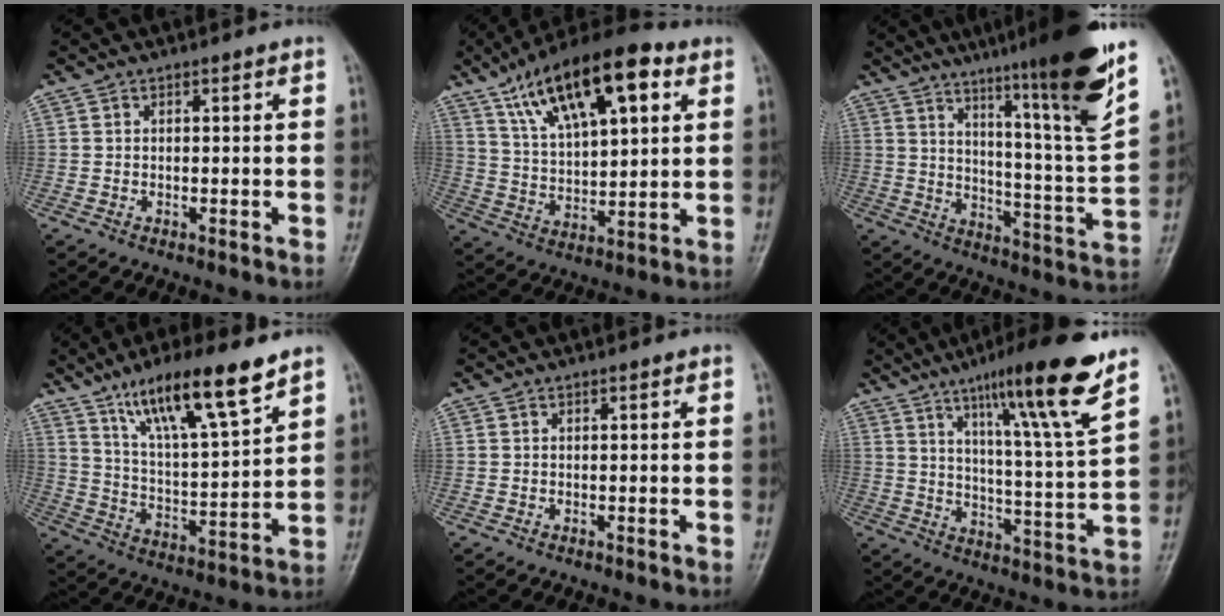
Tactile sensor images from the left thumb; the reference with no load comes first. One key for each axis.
{"total": 20.5, "fx": 9.8, "fy": 8.4, "fz": 15.9, "tx": -0.240, "ty": -0.015, "tz": 0.170}
{"total": 21.9, "fx": 14.5, "fy": 0.5, "fz": 16.4, "tx": -0.219, "ty": -0.077, "tz": 0.214}
{"total": 16.1, "fx": 10.6, "fy": 2.9, "fz": 11.8, "tx": -0.193, "ty": -0.050, "tz": 0.196}
{"total": 0.0}
{"total": 17.7, "fx": 11.0, "fy": 0.8, "fz": 13.9, "tx": -0.202, "ty": -0.056, "tz": 0.169}